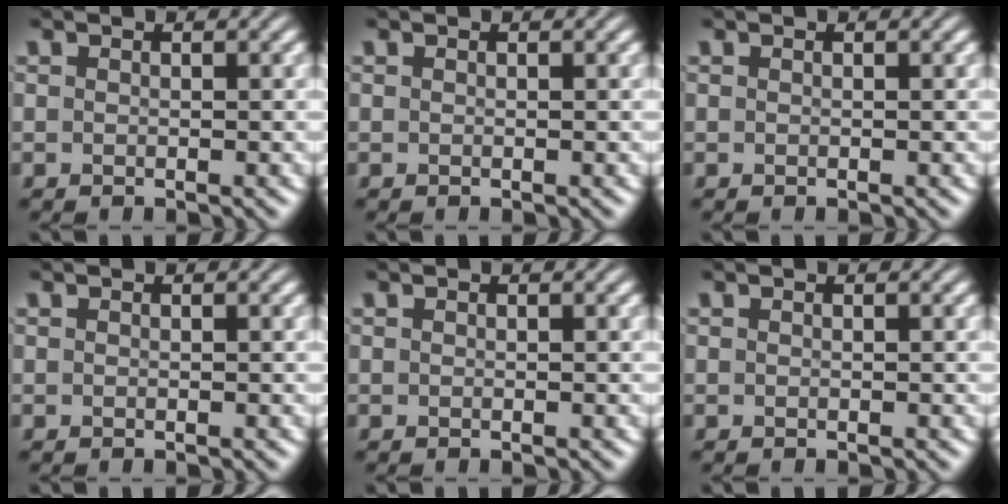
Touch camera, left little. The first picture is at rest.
{"total": 0.0}
{"total": 0.0}
{"total": 0.0}
{"total": 0.0}
{"total": 0.0}